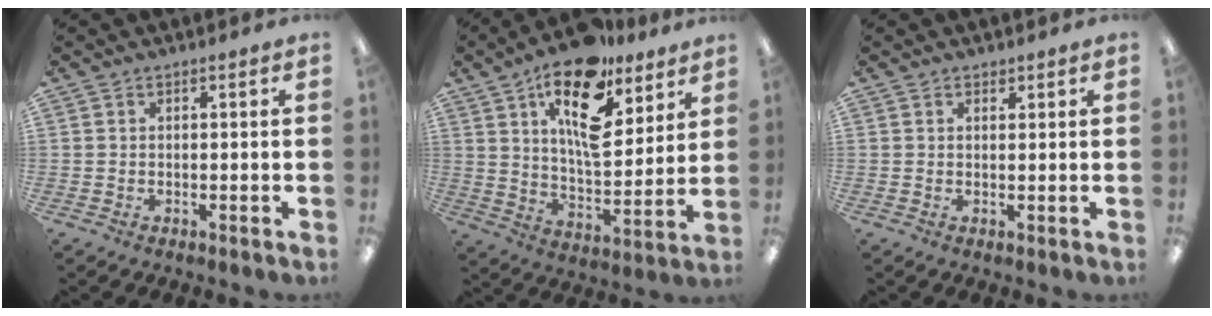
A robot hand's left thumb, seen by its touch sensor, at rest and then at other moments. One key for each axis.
{"total": 19.2, "fx": 11.7, "fy": 8.8, "fz": 12.4, "tx": -0.192, "ty": -0.065, "tz": 0.198}
{"total": 0.9, "fx": 0.8, "fy": 0.5, "fz": 0.1, "tx": 0.005, "ty": -0.002, "tz": 0.013}